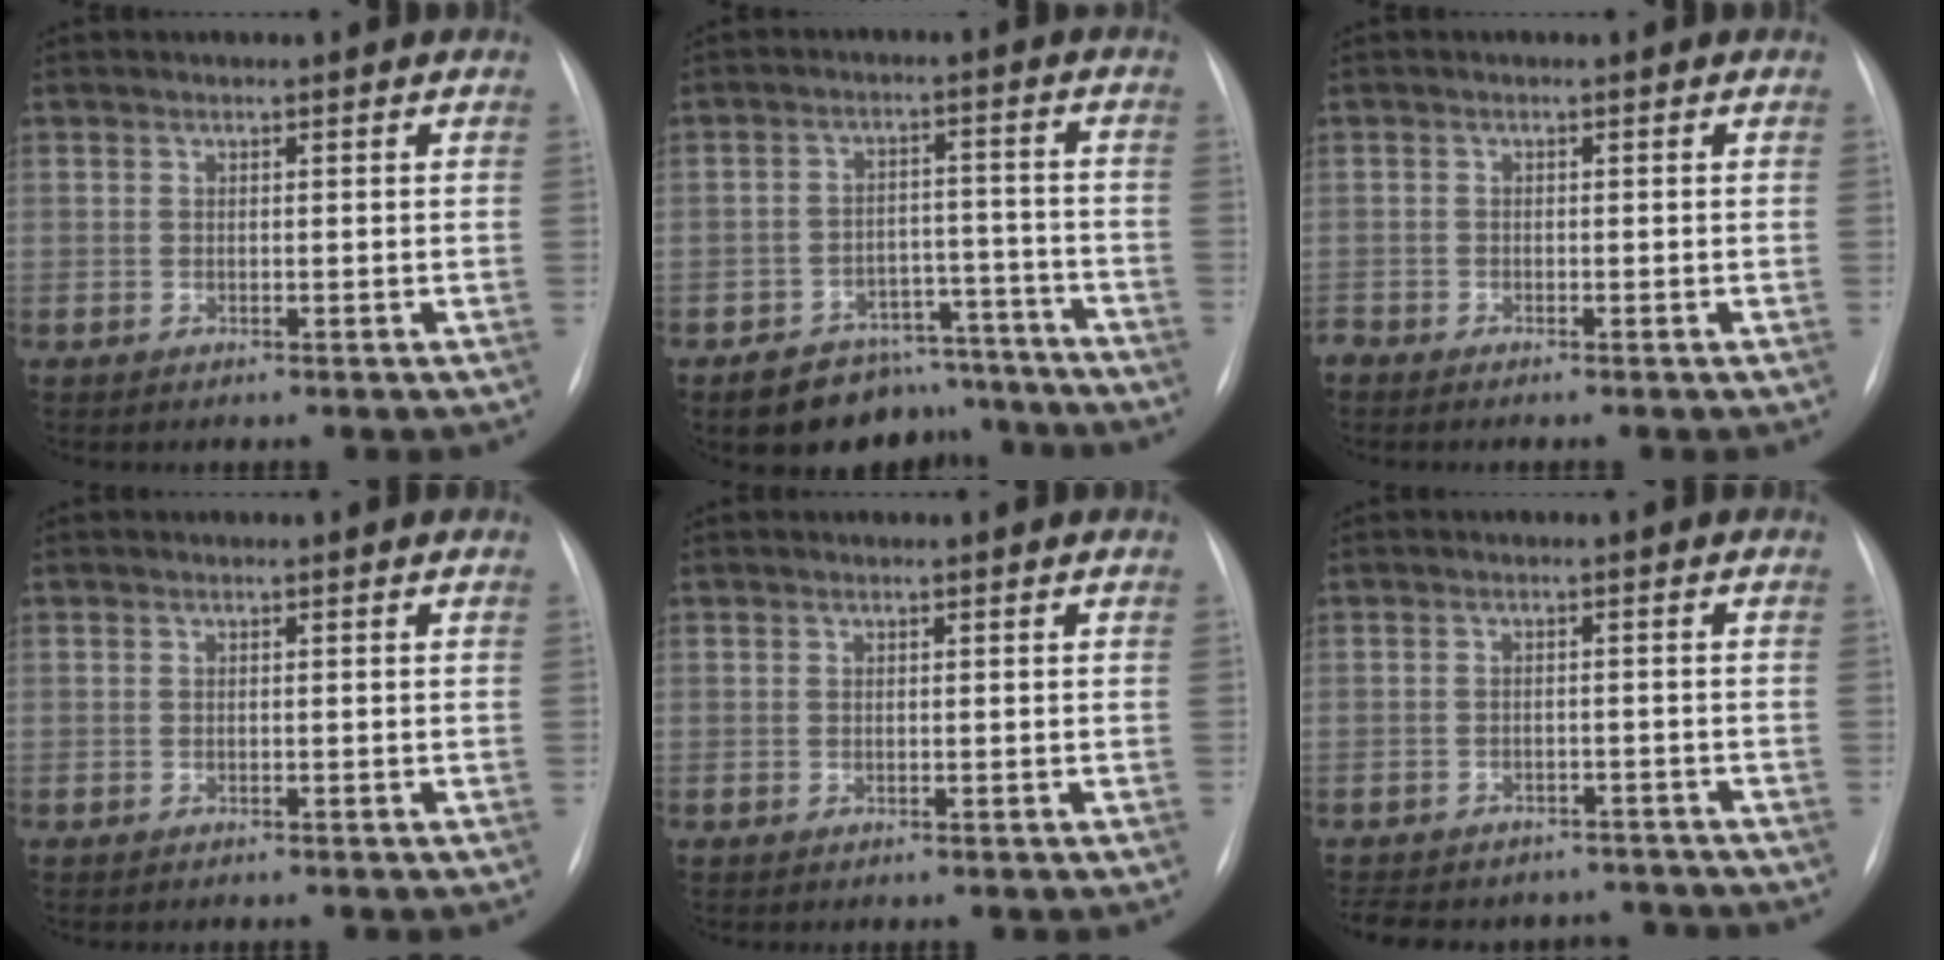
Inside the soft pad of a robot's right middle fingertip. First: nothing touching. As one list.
[{"total": 10.8, "force": [-9.2, 5.4, 1.9], "torque": [-0.005, 0.040, -0.128]}, {"total": 1.3, "force": [-1.3, 0.0, 0.2], "torque": [-0.002, -0.003, -0.021]}, {"total": 0.0}, {"total": 0.0}, {"total": 14.2, "force": [-12.4, 6.0, 3.7], "torque": [-0.087, 0.011, -0.148]}]